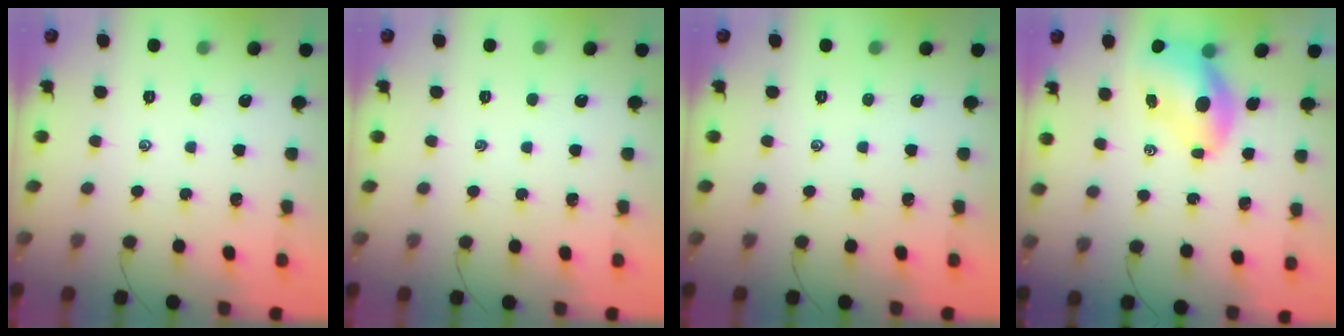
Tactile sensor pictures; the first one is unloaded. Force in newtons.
{"total": 0.0}
{"total": 0.0}
{"total": 8.2, "press": 7.8, "slide": 2.4}